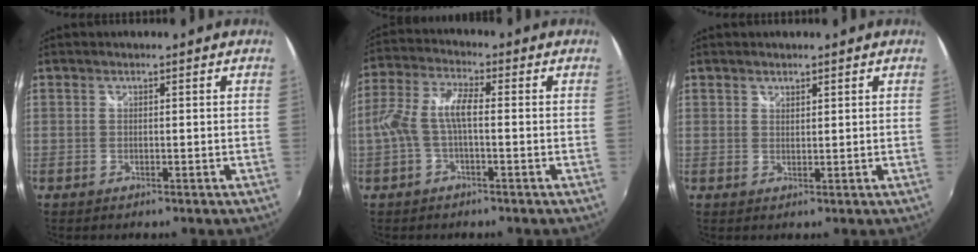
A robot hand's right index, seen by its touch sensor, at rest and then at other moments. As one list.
[{"total": 6.9, "force": [-1.1, 1.9, 6.5], "torque": [-0.146, 0.013, -0.020]}, {"total": 1.2, "force": [1.0, 0.6, 0.2], "torque": [-0.001, 0.001, 0.017]}]